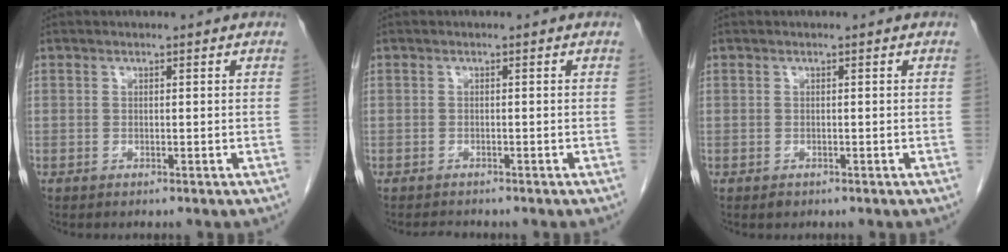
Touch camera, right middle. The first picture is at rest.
{"total": 1.6, "force": [-1.5, 0.4, 0.4], "torque": [-0.009, -0.005, -0.021]}
{"total": 0.6, "force": [-0.4, 0.4, 0.2], "torque": [-0.005, 0.000, -0.004]}